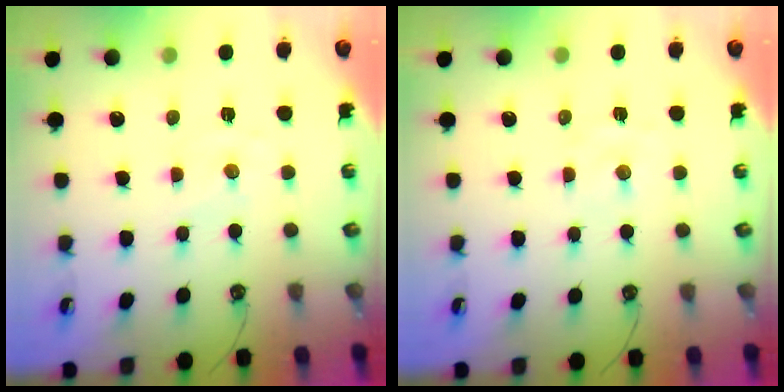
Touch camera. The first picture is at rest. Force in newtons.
{"total": 2.1, "press": 2.1, "slide": 0.5}